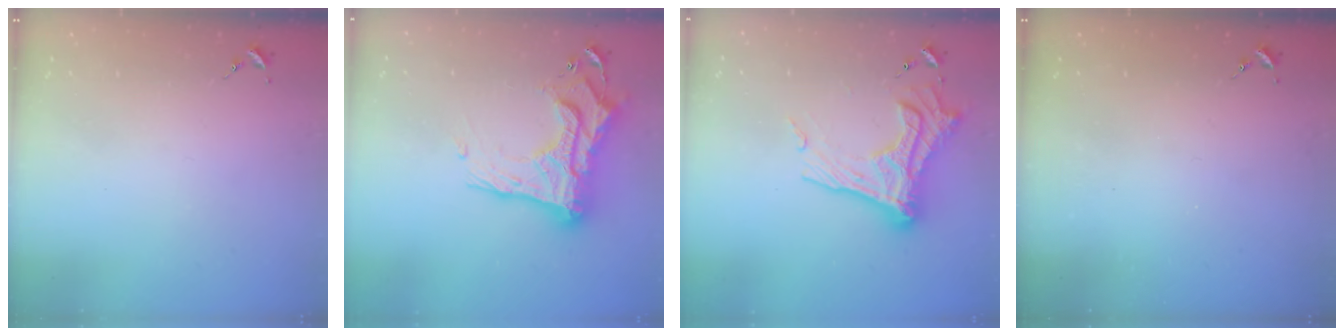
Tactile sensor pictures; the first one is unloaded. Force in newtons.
{"total": 24.9, "press": 24.8, "slide": 1.8}
{"total": 20.9, "press": 20.8, "slide": 1.7}
{"total": 0.0}